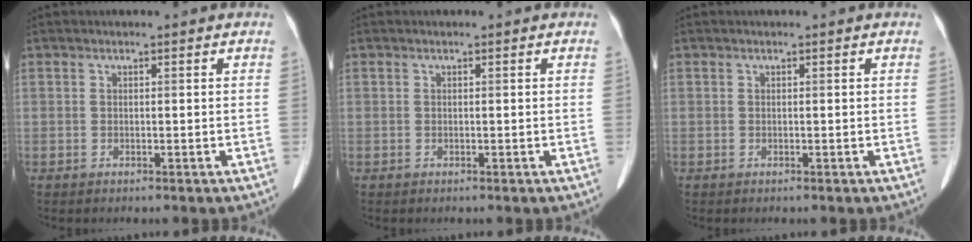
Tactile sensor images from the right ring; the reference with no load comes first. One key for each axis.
{"total": 0.0}
{"total": 0.0}